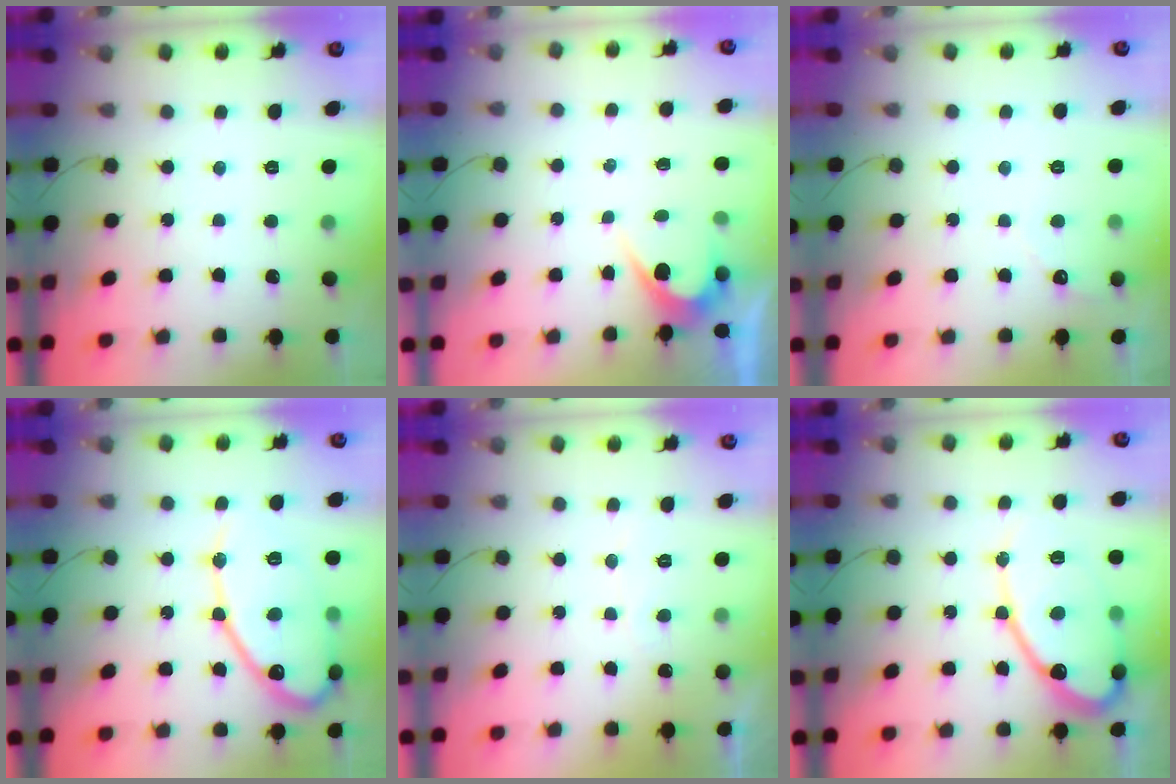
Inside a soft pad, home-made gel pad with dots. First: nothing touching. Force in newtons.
{"total": 3.9, "press": 3.9, "slide": 0.3}
{"total": 2.2, "press": 2.2, "slide": 0.2}
{"total": 18.4, "press": 18.3, "slide": 1.4}
{"total": 3.4, "press": 3.4, "slide": 0.2}
{"total": 16.4, "press": 16.3, "slide": 1.3}